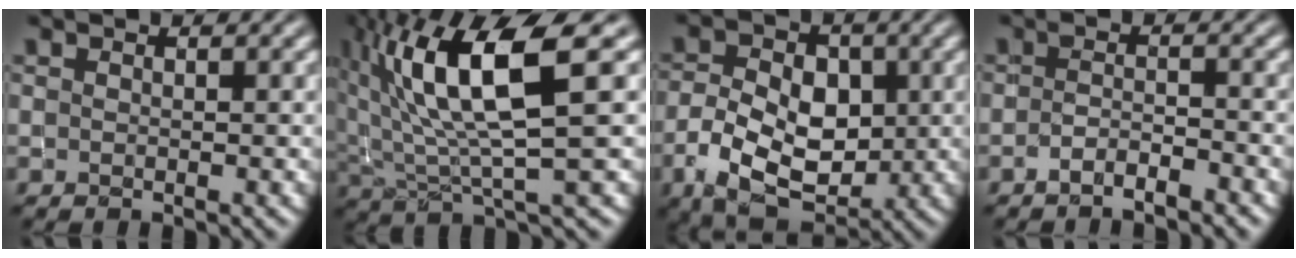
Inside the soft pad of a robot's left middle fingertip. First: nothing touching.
{"total": 10.0, "force": [3.8, 2.7, 8.8], "torque": [-0.167, 0.006, 0.076]}
{"total": 7.4, "force": [-1.8, 5.1, 5.0], "torque": [-0.096, -0.003, -0.034]}
{"total": 2.0, "force": [-1.8, 0.3, 0.8], "torque": [-0.014, 0.001, -0.035]}